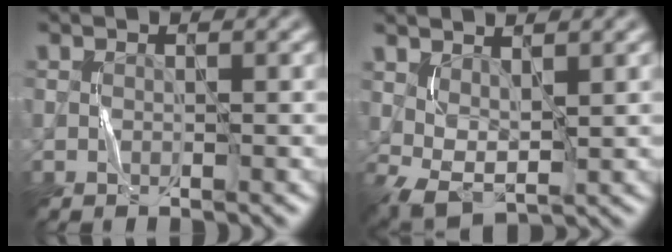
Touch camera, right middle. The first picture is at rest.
{"total": 3.2, "force": [1.2, 1.7, 2.4], "torque": [-0.052, -0.004, 0.029]}